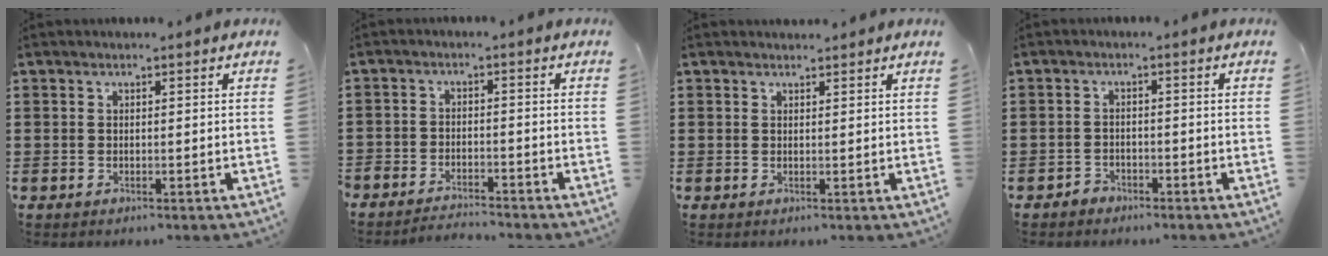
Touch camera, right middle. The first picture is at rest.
{"total": 3.2, "force": [-3.2, 0.3, -0.3], "torque": [-0.002, 0.001, -0.070]}
{"total": 0.9, "force": [0.9, 0.2, 0.0], "torque": [0.006, -0.003, 0.015]}
{"total": 1.7, "force": [-1.5, 0.7, 0.1], "torque": [-0.007, 0.003, -0.034]}